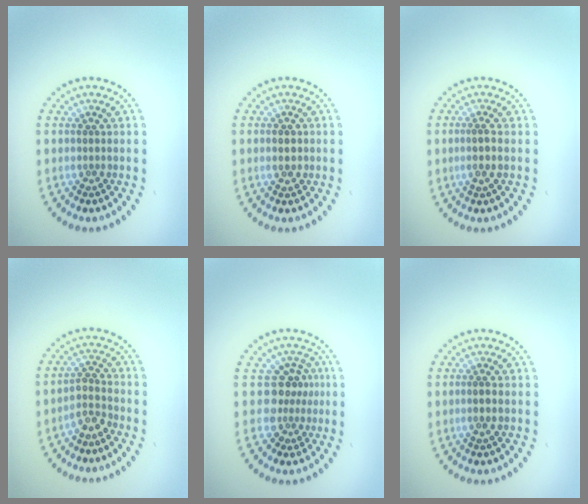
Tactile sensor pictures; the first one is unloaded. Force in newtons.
{"total": 1.9, "press": 1.9, "slide": 0.2}
{"total": 1.3, "press": 1.1, "slide": 0.7}
{"total": 2.2, "press": 1.6, "slide": 1.5}
{"total": 3.0, "press": 2.1, "slide": 2.1}
{"total": 0.8, "press": 0.7, "slide": 0.5}